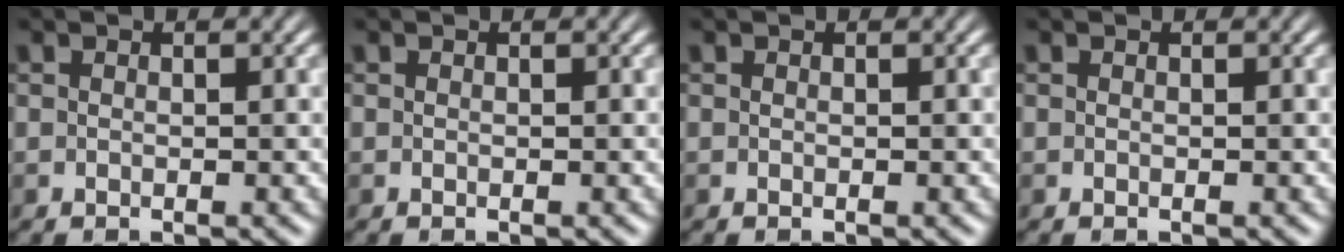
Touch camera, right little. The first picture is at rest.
{"total": 0.0}
{"total": 0.0}
{"total": 0.0}